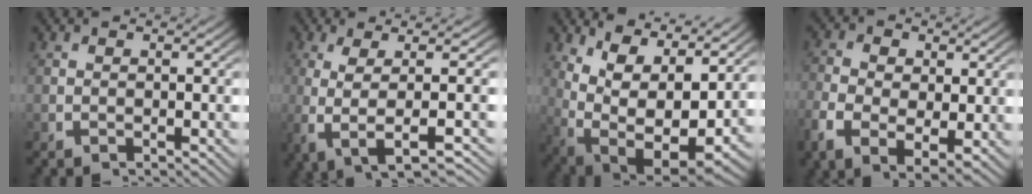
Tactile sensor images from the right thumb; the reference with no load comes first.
{"total": 7.7, "force": [-0.6, 2.4, 7.3], "torque": [-0.152, -0.013, 0.008]}
{"total": 14.0, "force": [0.2, 9.3, 10.5], "torque": [-0.226, -0.069, 0.033]}
{"total": 5.8, "force": [-0.7, 4.0, 4.2], "torque": [-0.097, -0.034, 0.001]}